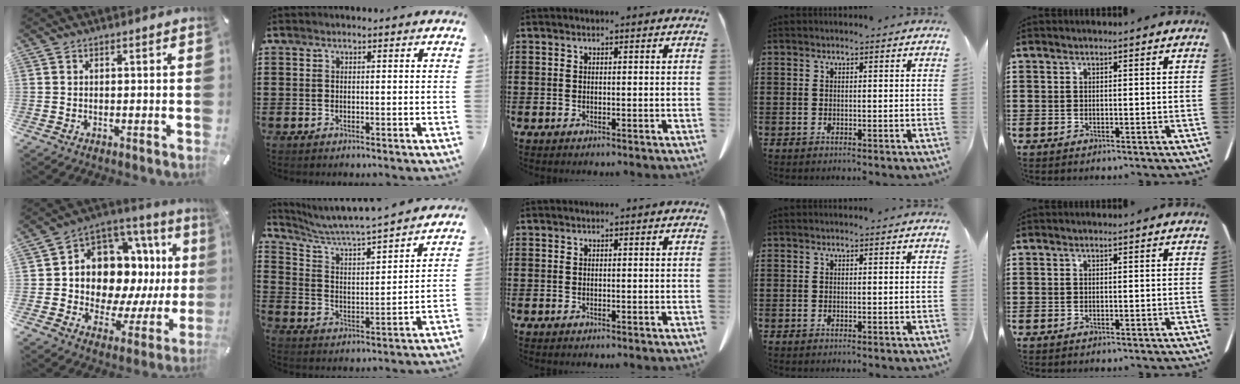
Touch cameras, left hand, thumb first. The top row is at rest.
{"thumb": {"total": 14.8, "force": [4.2, 10.7, 9.4], "torque": [-0.157, -0.054, 0.077]}, "index": {"total": 5.0, "force": [4.6, 0.2, 1.7], "torque": [-0.058, -0.041, 0.069]}}